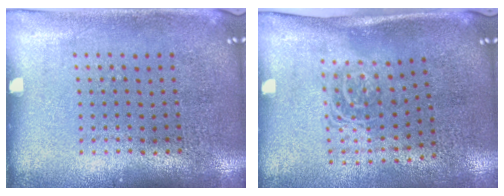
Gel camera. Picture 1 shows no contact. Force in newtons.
{"total": 1.6, "press": 1.2, "slide": 1.1}